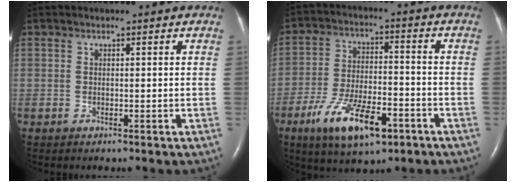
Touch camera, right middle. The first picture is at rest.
{"total": 12.7, "force": [-6.8, 4.5, 9.7], "torque": [-0.184, -0.005, -0.112]}